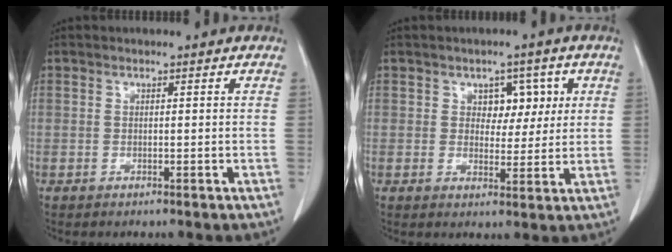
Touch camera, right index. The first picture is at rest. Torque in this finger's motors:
{"motor_torque": [0.06, 0.05, 0.00, 0.02]}